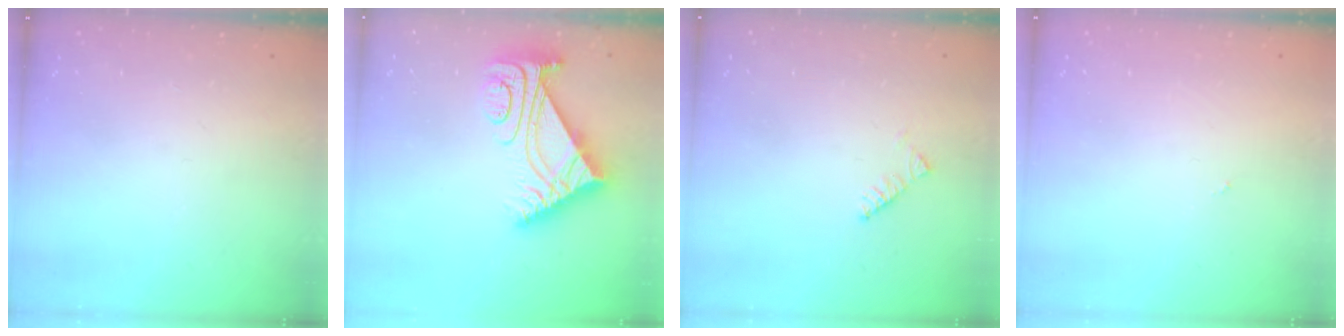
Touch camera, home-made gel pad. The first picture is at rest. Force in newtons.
{"total": 9.6, "press": 9.6, "slide": 0.9}
{"total": 2.9, "press": 2.9, "slide": 0.5}
{"total": 0.0}